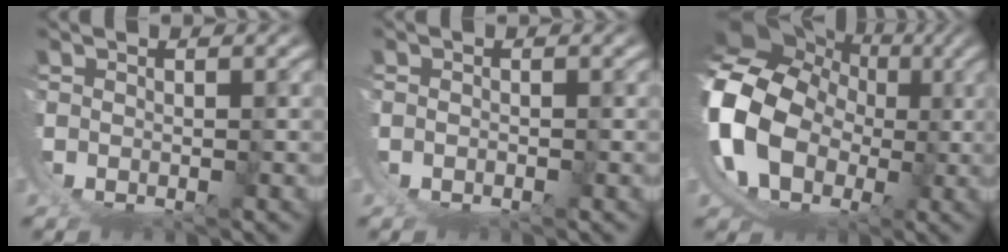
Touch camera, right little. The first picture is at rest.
{"total": 1.0, "force": [-0.3, 0.9, 0.3], "torque": [-0.009, 0.000, -0.005]}
{"total": 21.4, "force": [3.6, 17.9, 11.2], "torque": [-0.292, -0.042, 0.060]}